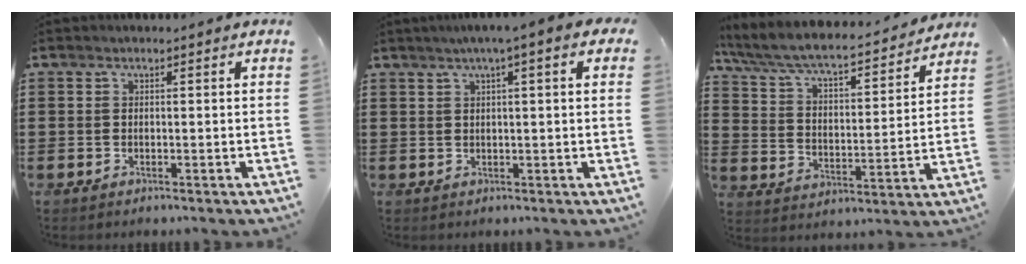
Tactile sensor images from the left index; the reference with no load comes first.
{"total": 3.8, "force": [1.6, 0.1, 3.5], "torque": [-0.068, 0.004, 0.026]}
{"total": 6.1, "force": [5.6, 0.6, 2.4], "torque": [-0.073, -0.045, 0.088]}